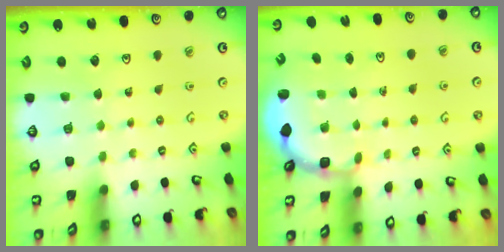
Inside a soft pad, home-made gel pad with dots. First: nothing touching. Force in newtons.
{"total": 2.9, "press": 2.5, "slide": 1.4}